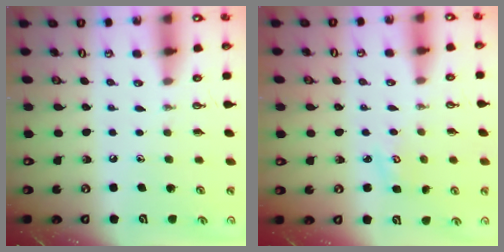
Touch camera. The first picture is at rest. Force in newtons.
{"total": 2.7, "press": 2.7, "slide": 0.3}